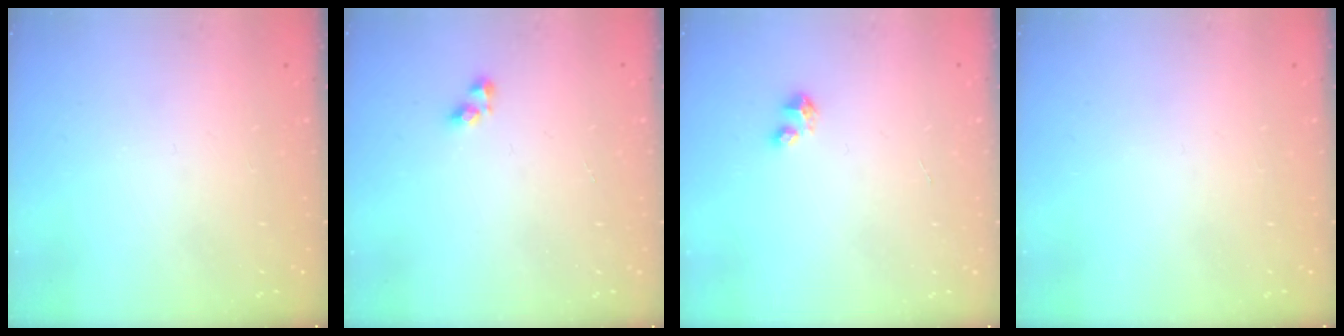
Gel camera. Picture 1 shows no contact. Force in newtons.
{"total": 3.6, "press": 3.6, "slide": 0.1}
{"total": 2.8, "press": 2.8, "slide": 0.1}
{"total": 0.0}